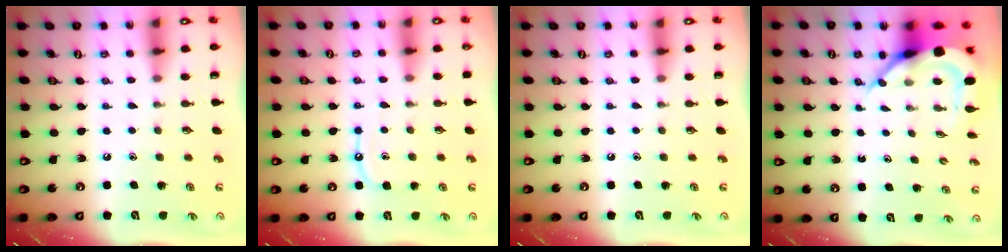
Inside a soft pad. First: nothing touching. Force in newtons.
{"total": 7.5, "press": 7.5, "slide": 0.7}
{"total": 0.0}
{"total": 8.3, "press": 8.2, "slide": 1.0}